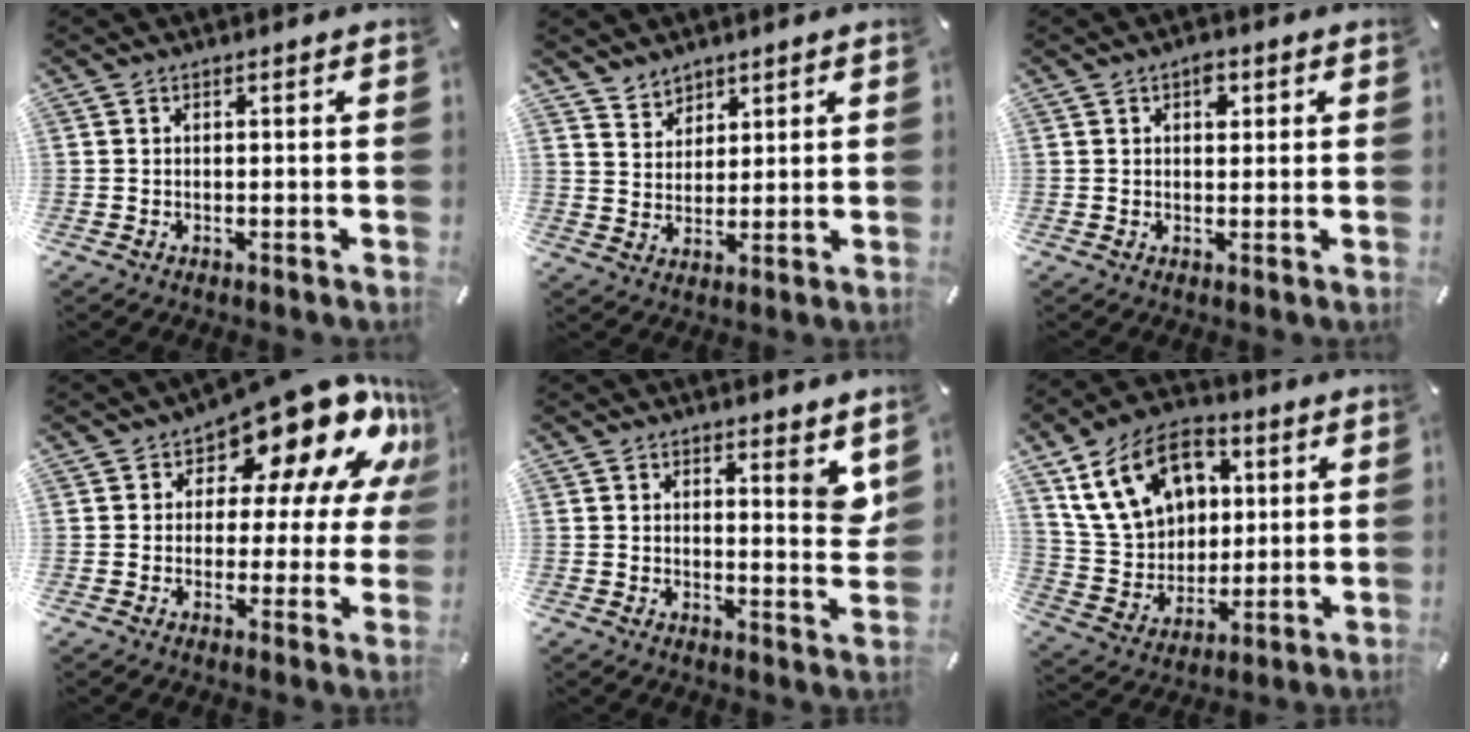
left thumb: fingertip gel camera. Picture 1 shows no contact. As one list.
[{"total": 5.1, "force": [3.8, 3.3, -0.7], "torque": [0.002, -0.025, 0.074]}, {"total": 2.8, "force": [1.1, 1.8, 1.8], "torque": [-0.015, -0.003, 0.012]}, {"total": 18.1, "force": [11.7, 8.5, 10.8], "torque": [-0.151, -0.089, 0.197]}, {"total": 5.6, "force": [3.9, 2.2, 3.5], "torque": [-0.029, -0.035, 0.060]}, {"total": 17.7, "force": [7.0, 13.4, 9.3], "torque": [-0.187, -0.010, 0.138]}]